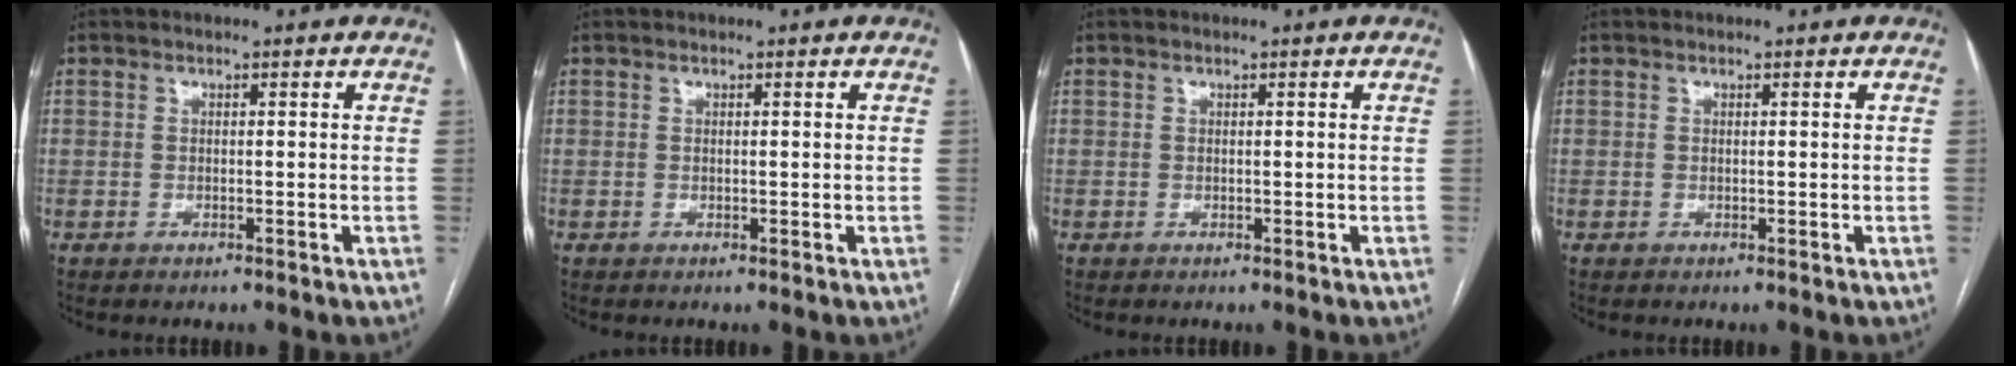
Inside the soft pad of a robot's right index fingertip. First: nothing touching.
{"total": 0.0}
{"total": 0.0}
{"total": 0.0}